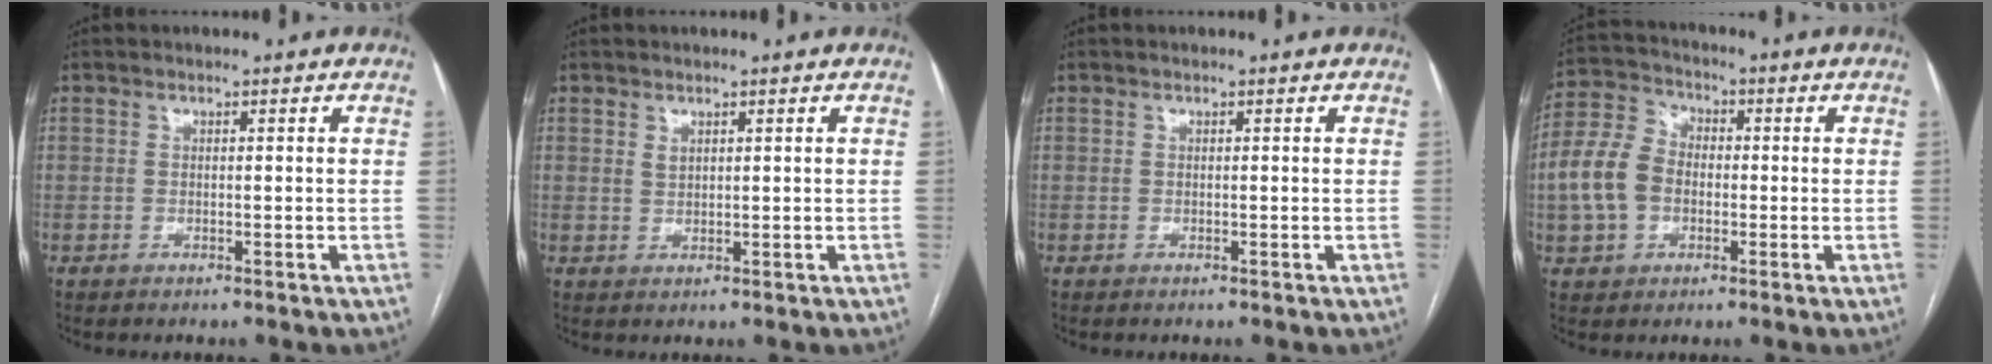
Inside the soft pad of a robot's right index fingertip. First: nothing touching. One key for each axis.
{"total": 1.1, "fx": 0.7, "fy": 0.6, "fz": 0.6, "tx": -0.009, "ty": -0.001, "tz": 0.015}
{"total": 0.0}
{"total": 9.2, "fx": -1.4, "fy": 7.0, "fz": 5.8, "tx": -0.152, "ty": 0.028, "tz": -0.030}